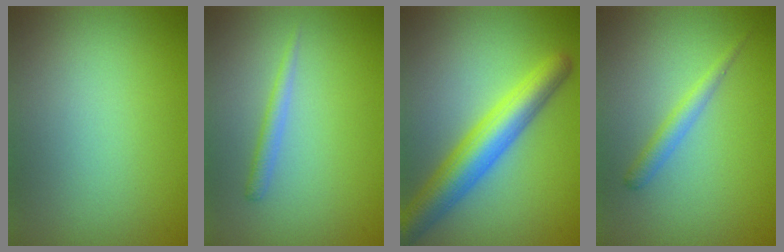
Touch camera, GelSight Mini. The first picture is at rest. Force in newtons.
{"total": 1.2, "press": 1.2, "slide": 0.1}
{"total": 6.1, "press": 6.1, "slide": 0.3}
{"total": 1.6, "press": 1.6, "slide": 0.0}